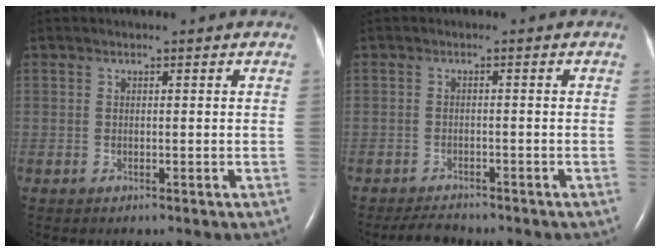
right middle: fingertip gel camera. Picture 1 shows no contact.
{"total": 3.1, "force": [-2.9, 0.8, 0.8], "torque": [-0.020, -0.009, -0.047]}